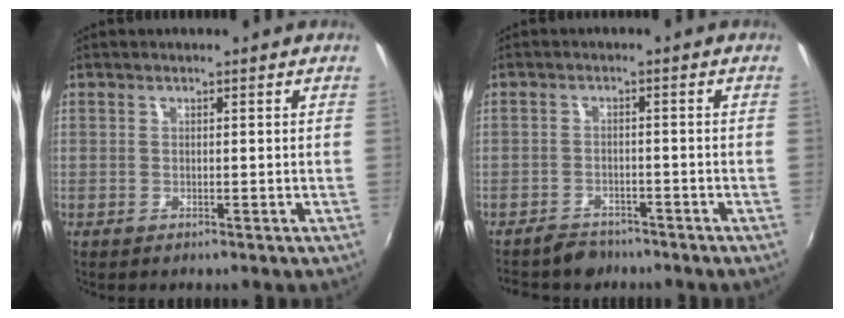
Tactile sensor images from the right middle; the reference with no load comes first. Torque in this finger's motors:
{"motor_torque": [0.07, -0.06, 0.00, 0.00]}